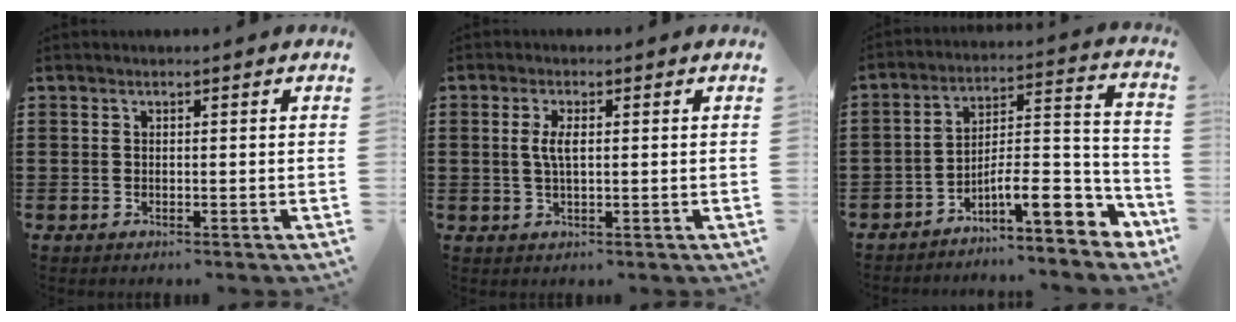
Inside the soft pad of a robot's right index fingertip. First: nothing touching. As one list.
[{"total": 3.1, "force": [0.5, 1.0, 2.9], "torque": [-0.058, 0.004, 0.006]}, {"total": 9.8, "force": [-5.7, 3.1, 7.4], "torque": [-0.109, -0.004, -0.103]}]